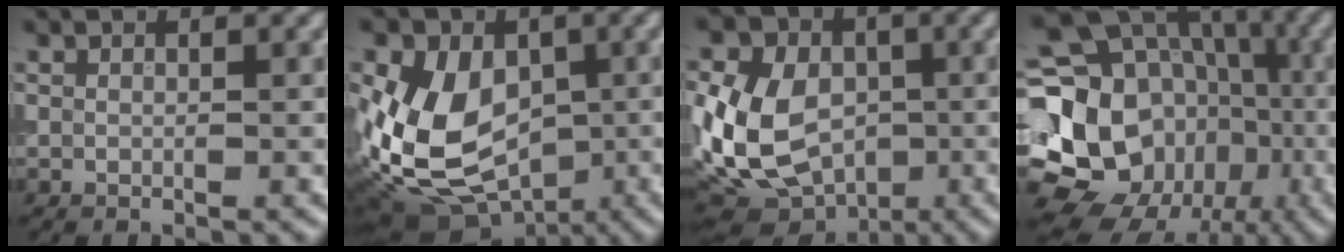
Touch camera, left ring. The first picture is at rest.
{"total": 11.6, "force": [-1.7, 8.4, 7.8], "torque": [-0.137, -0.012, -0.025]}
{"total": 14.6, "force": [-1.3, 11.6, 8.9], "torque": [-0.184, -0.008, -0.043]}
{"total": 22.4, "force": [-4.0, 19.2, 10.8], "torque": [-0.198, -0.003, -0.087]}